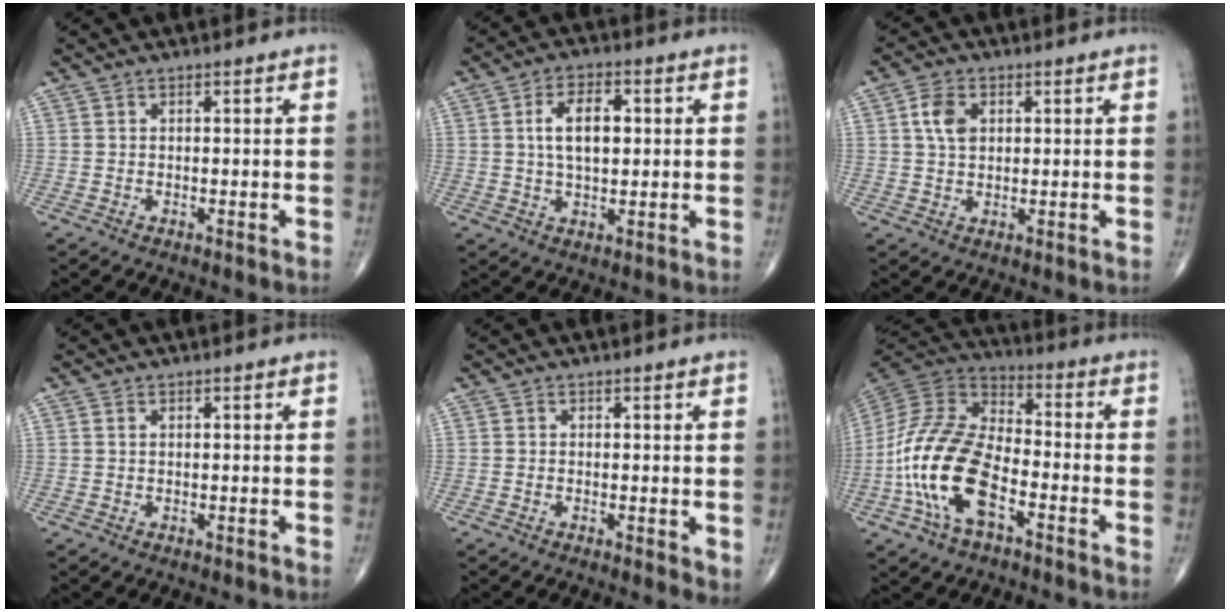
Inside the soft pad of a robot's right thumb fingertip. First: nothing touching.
{"total": 7.9, "force": [1.2, 4.3, 6.6], "torque": [-0.105, 0.006, 0.019]}
{"total": 5.2, "force": [1.4, 3.6, 3.5], "torque": [-0.060, -0.003, 0.023]}
{"total": 0.5, "force": [0.2, 0.3, 0.4], "torque": [-0.009, 0.005, 0.005]}
{"total": 2.3, "force": [0.0, 0.9, 2.1], "torque": [-0.031, -0.008, -0.004]}
{"total": 18.7, "force": [-6.4, 9.5, 14.8], "torque": [-0.301, 0.038, -0.125]}